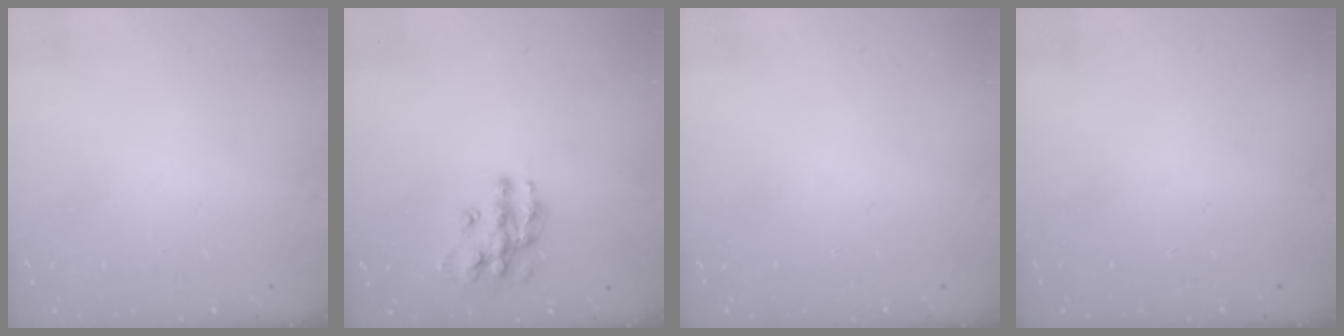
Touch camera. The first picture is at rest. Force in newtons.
{"total": 12.6, "press": 12.6, "slide": 0.8}
{"total": 0.0}
{"total": 0.0}